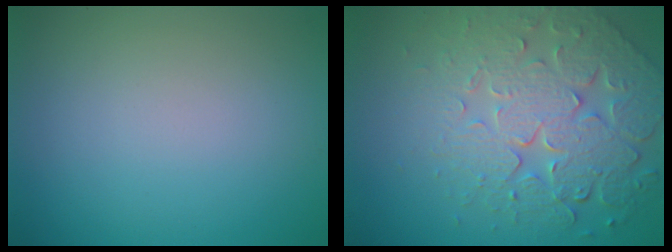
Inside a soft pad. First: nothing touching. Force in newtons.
{"total": 8.0, "press": 5.7, "slide": 5.5}